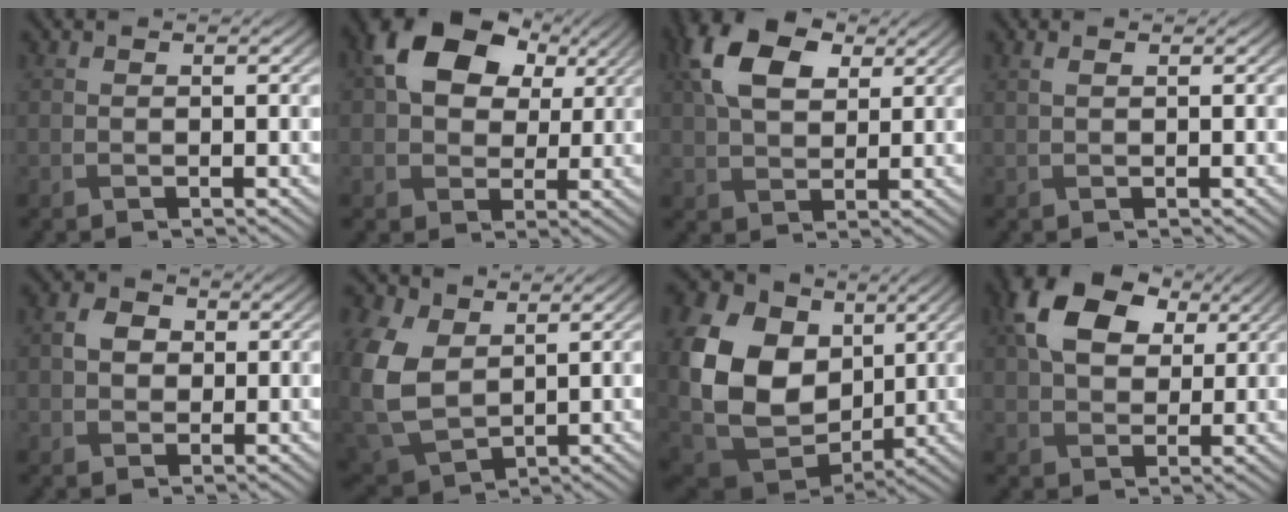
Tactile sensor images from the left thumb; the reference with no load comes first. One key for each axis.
{"total": 13.2, "fx": 4.8, "fy": 9.4, "fz": 8.0, "tx": -0.173, "ty": 0.020, "tz": 0.083}
{"total": 10.2, "fx": 3.9, "fy": 6.3, "fz": 7.1, "tx": -0.176, "ty": 0.020, "tz": 0.072}
{"total": 0.9, "fx": 0.5, "fy": 0.2, "fz": 0.7, "tx": -0.022, "ty": 0.004, "tz": 0.011}
{"total": 3.2, "fx": 0.4, "fy": 2.7, "fz": 1.7, "tx": -0.044, "ty": 0.004, "tz": 0.000}
{"total": 10.8, "fx": 2.4, "fy": 7.7, "fz": 7.2, "tx": -0.221, "ty": 0.000, "tz": 0.050}
{"total": 18.4, "fx": 3.0, "fy": 14.0, "fz": 11.5, "tx": -0.299, "ty": 0.001, "tz": 0.092}
{"total": 11.2, "fx": 4.1, "fy": 7.5, "fz": 7.2, "tx": -0.170, "ty": 0.018, "tz": 0.075}